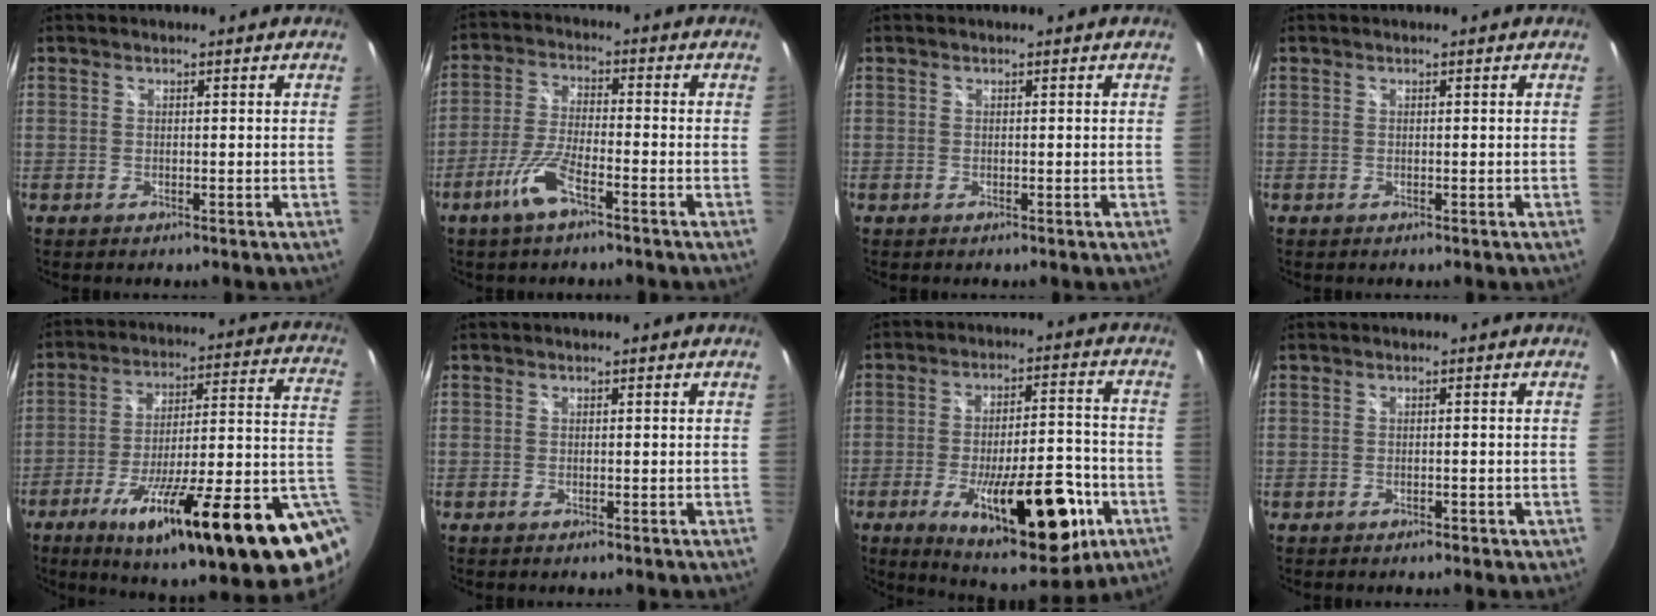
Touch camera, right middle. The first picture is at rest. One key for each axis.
{"total": 7.3, "fx": -4.5, "fy": 1.5, "fz": 5.6, "tx": -0.125, "ty": -0.003, "tz": -0.089}
{"total": 0.0}
{"total": 0.0}
{"total": 28.1, "fx": -9.9, "fy": 4.2, "fz": 25.9, "tx": -0.363, "ty": -0.033, "tz": -0.145}
{"total": 0.0}
{"total": 21.3, "fx": -9.1, "fy": 7.9, "fz": 17.5, "tx": -0.269, "ty": -0.017, "tz": -0.114}
{"total": 2.1, "fx": -1.4, "fy": 1.1, "fz": 1.1, "tx": -0.018, "ty": -0.002, "tz": -0.013}